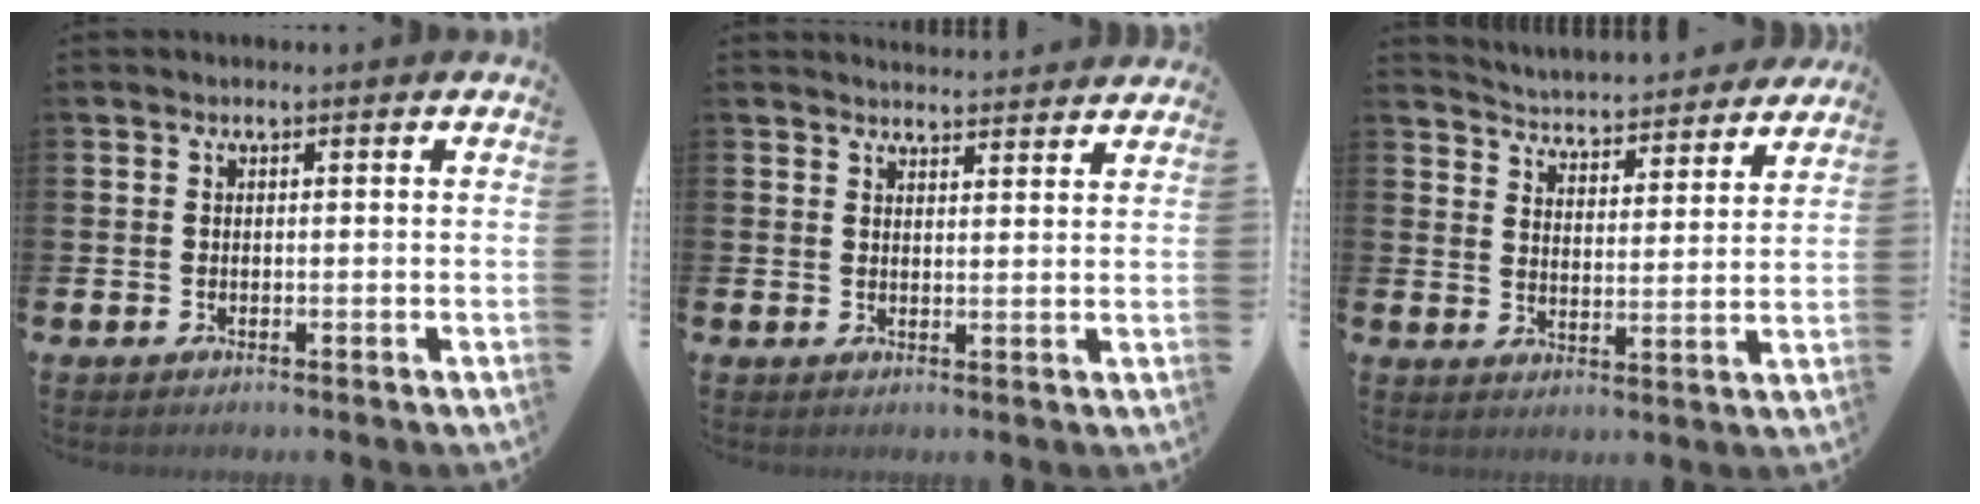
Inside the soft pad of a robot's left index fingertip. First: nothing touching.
{"total": 3.0, "force": [3.0, 0.0, -0.1], "torque": [0.000, -0.022, 0.053]}
{"total": 4.7, "force": [4.6, 0.6, 0.0], "torque": [-0.017, -0.048, 0.076]}